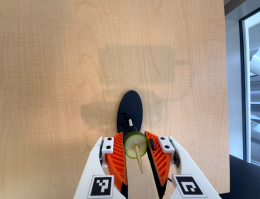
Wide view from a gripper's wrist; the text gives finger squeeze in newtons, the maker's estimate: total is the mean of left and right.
{"total": 8.2, "left": 7.8, "right": 8.6}